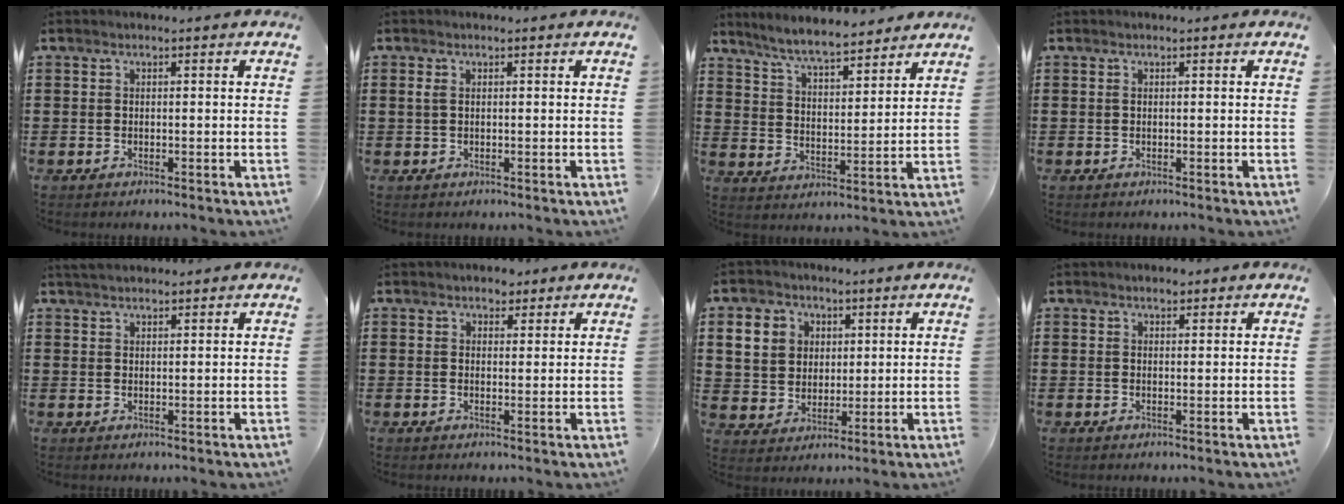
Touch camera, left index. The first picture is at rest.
{"total": 1.2, "force": [0.3, 0.5, 1.0], "torque": [-0.030, 0.001, 0.002]}
{"total": 6.5, "force": [6.0, 0.5, 2.4], "torque": [-0.069, -0.024, 0.107]}
{"total": 0.0}
{"total": 2.1, "force": [2.0, 0.4, 0.6], "torque": [-0.016, 0.004, 0.039]}
{"total": 2.0, "force": [1.6, 1.2, 0.3], "torque": [-0.003, 0.005, 0.028]}
{"total": 6.5, "force": [2.4, 5.7, 1.7], "torque": [-0.047, 0.012, 0.042]}
{"total": 1.4, "force": [1.2, 0.6, 0.4], "torque": [-0.011, 0.004, 0.022]}